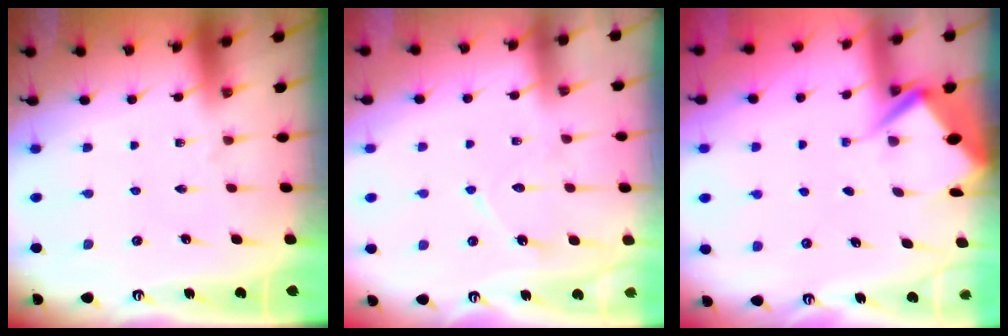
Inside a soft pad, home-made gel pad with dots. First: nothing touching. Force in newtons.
{"total": 8.2, "press": 8.1, "slide": 0.7}
{"total": 3.6, "press": 3.6, "slide": 0.4}